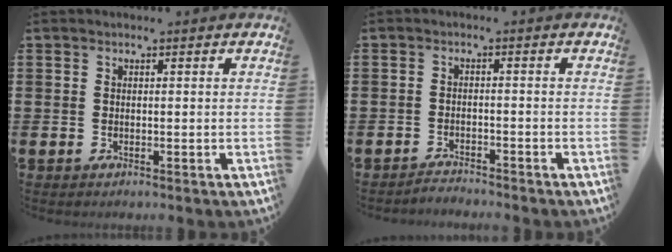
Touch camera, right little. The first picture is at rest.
{"total": 1.7, "force": [-1.7, -0.1, -0.2], "torque": [-0.001, 0.005, -0.037]}